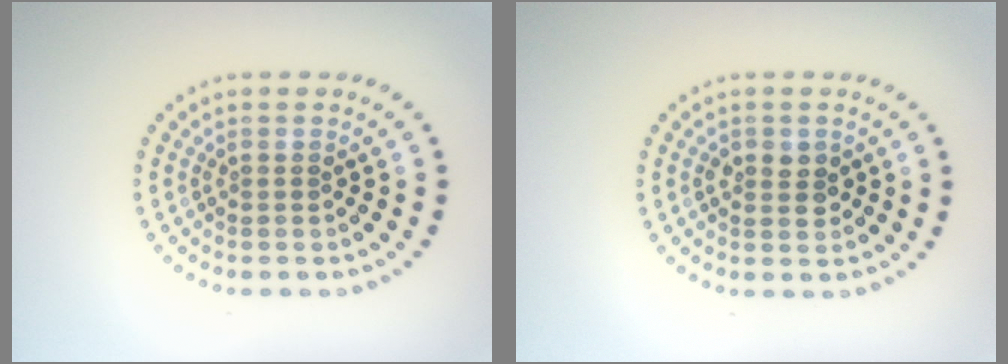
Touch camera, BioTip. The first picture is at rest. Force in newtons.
{"total": 2.0, "press": 2.0, "slide": 0.1}